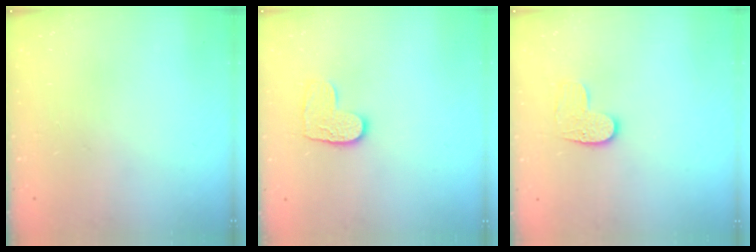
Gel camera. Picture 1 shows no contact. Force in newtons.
{"total": 8.2, "press": 8.2, "slide": 0.5}
{"total": 6.6, "press": 6.6, "slide": 0.3}